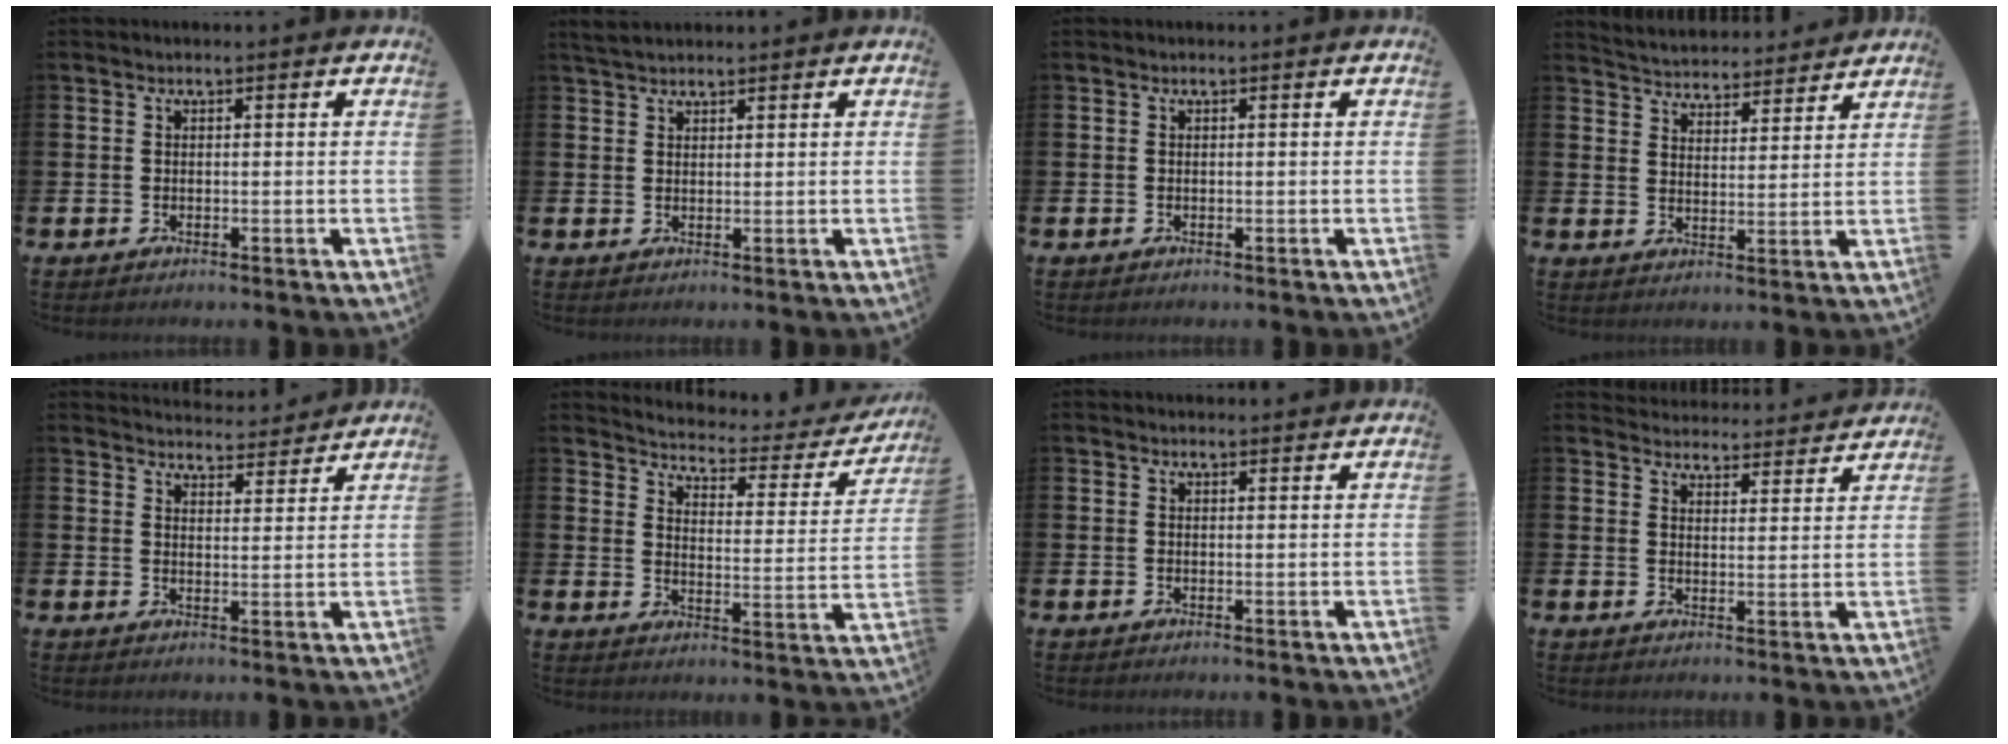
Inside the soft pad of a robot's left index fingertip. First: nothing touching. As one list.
[{"total": 2.6, "force": [2.4, 0.8, 0.7], "torque": [-0.015, -0.002, 0.044]}, {"total": 0.0}, {"total": 5.0, "force": [4.9, 0.9, -0.4], "torque": [-0.009, -0.040, 0.085]}, {"total": 4.2, "force": [4.1, 0.6, -0.1], "torque": [0.003, -0.033, 0.072]}, {"total": 4.2, "force": [4.0, 0.9, 0.8], "torque": [-0.034, -0.039, 0.059]}, {"total": 1.0, "force": [0.9, 0.2, 0.1], "torque": [0.010, -0.003, 0.015]}, {"total": 4.2, "force": [4.1, 0.7, -0.2], "torque": [-0.005, -0.033, 0.073]}]